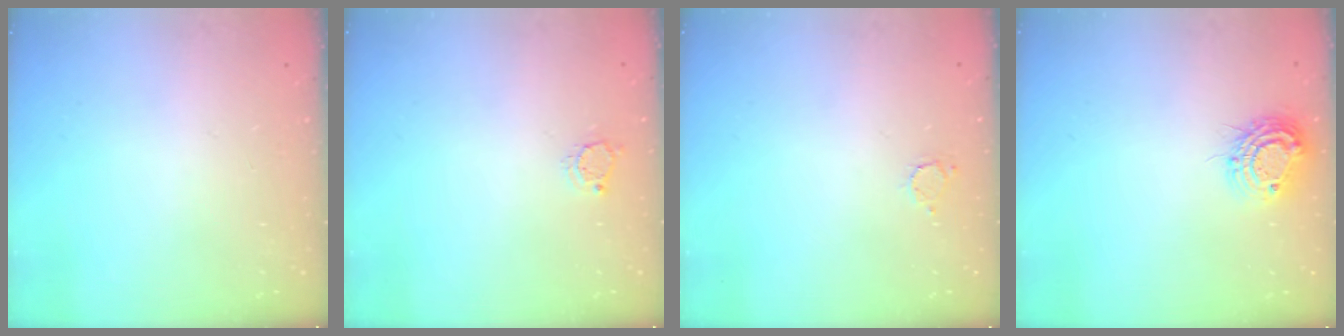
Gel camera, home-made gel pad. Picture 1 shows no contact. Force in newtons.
{"total": 4.2, "press": 4.2, "slide": 0.0}
{"total": 2.5, "press": 2.5, "slide": 0.3}
{"total": 10.2, "press": 10.2, "slide": 0.8}